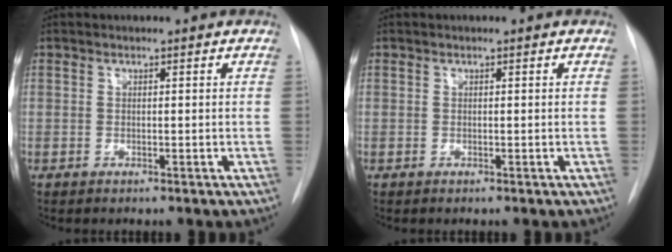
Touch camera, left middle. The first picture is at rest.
{"total": 0.0}